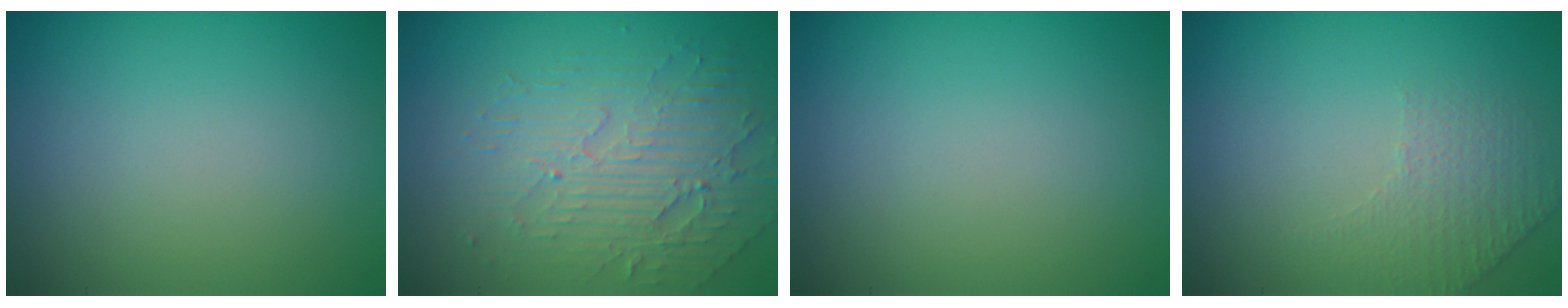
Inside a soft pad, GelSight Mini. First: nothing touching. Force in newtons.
{"total": 4.3, "press": 3.8, "slide": 2.1}
{"total": 0.0}
{"total": 1.5, "press": 1.0, "slide": 1.1}